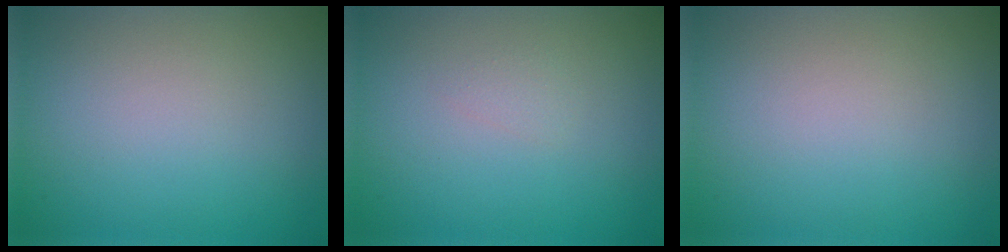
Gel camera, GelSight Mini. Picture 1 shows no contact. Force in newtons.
{"total": 0.6, "press": 0.6, "slide": 0.0}
{"total": 0.0}